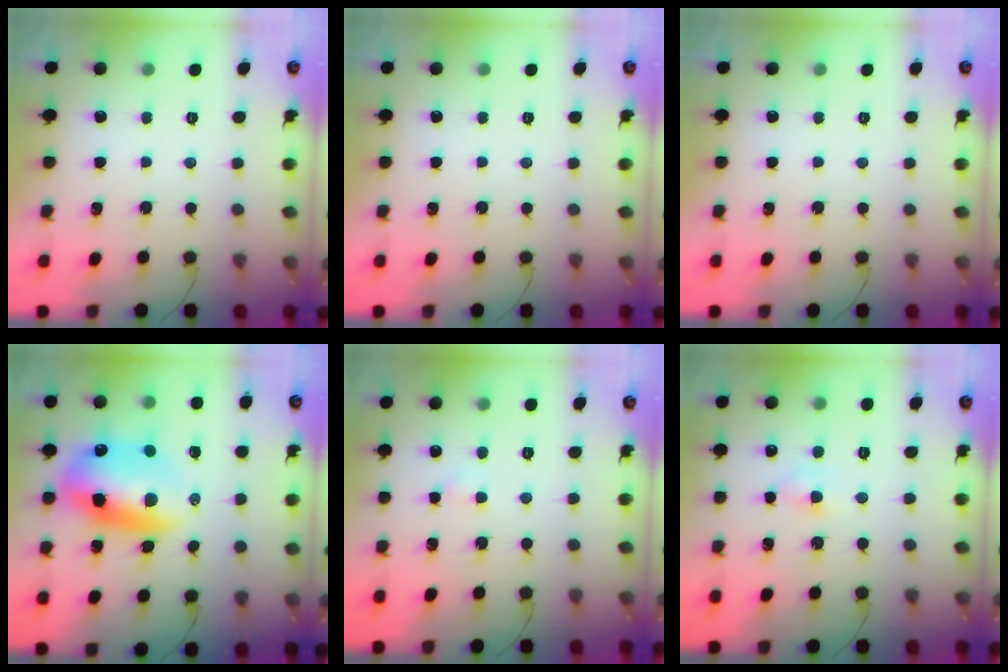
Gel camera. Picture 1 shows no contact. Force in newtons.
{"total": 0.0}
{"total": 0.0}
{"total": 14.5, "press": 14.1, "slide": 3.6}
{"total": 2.0, "press": 1.8, "slide": 0.8}
{"total": 3.0, "press": 2.8, "slide": 1.0}